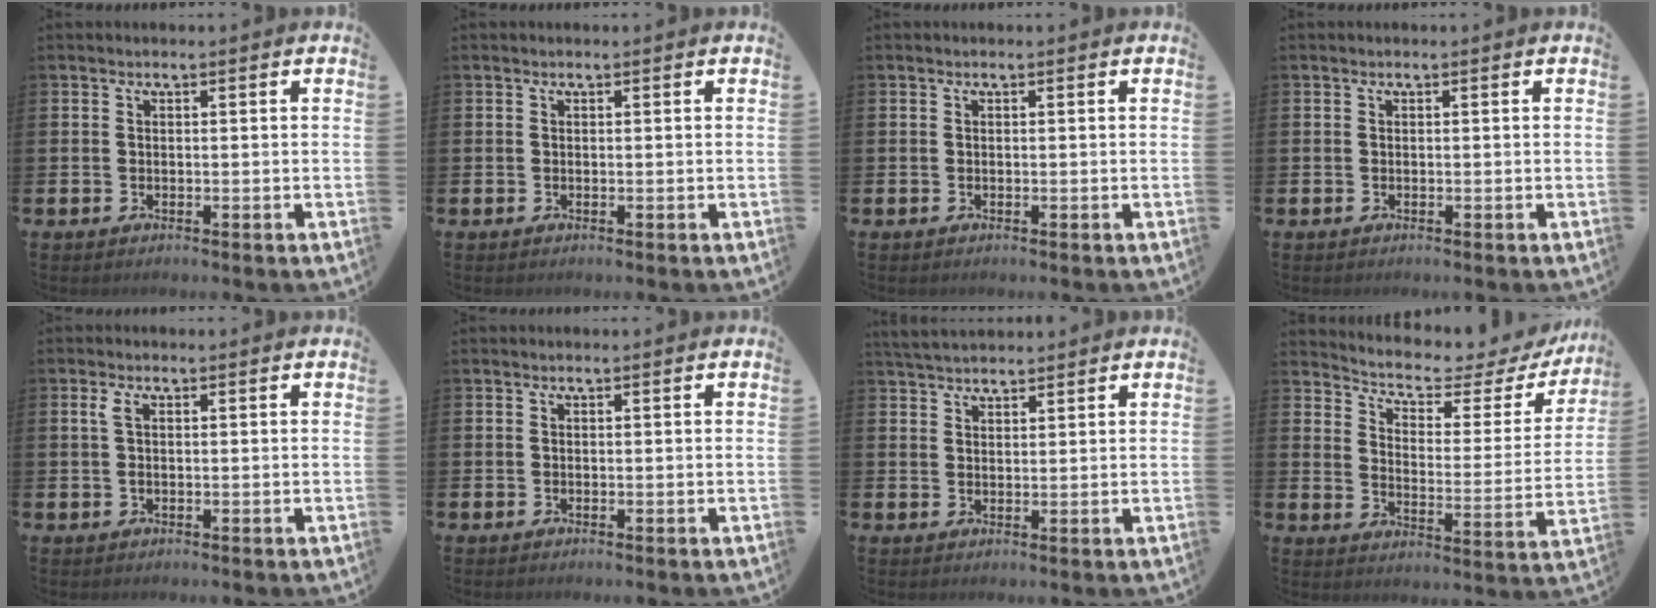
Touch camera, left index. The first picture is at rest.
{"total": 0.0}
{"total": 0.0}
{"total": 0.0}
{"total": 1.7, "force": [0.4, 0.7, 1.5], "torque": [-0.033, 0.008, 0.006]}
{"total": 0.0}
{"total": 3.5, "force": [3.4, 0.6, 0.4], "torque": [-0.015, -0.011, 0.064]}
{"total": 5.0, "force": [4.5, 1.5, 1.6], "torque": [-0.055, -0.038, 0.066]}